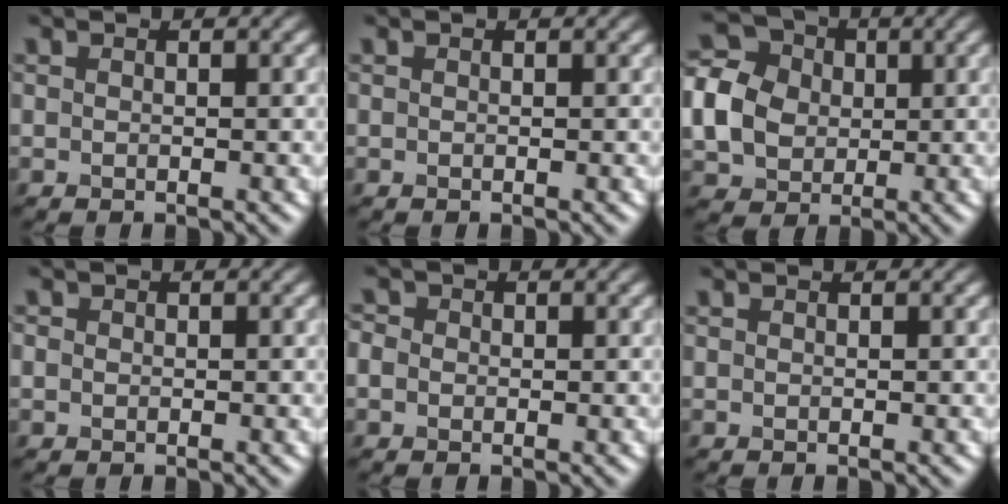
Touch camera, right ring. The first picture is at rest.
{"total": 0.0}
{"total": 6.1, "force": [0.0, 5.2, 3.2], "torque": [-0.084, 0.014, -0.004]}
{"total": 0.8, "force": [0.2, 0.8, 0.3], "torque": [-0.005, 0.004, -0.004]}
{"total": 2.7, "force": [0.8, 2.3, 1.2], "torque": [-0.015, 0.018, -0.013]}
{"total": 0.0}